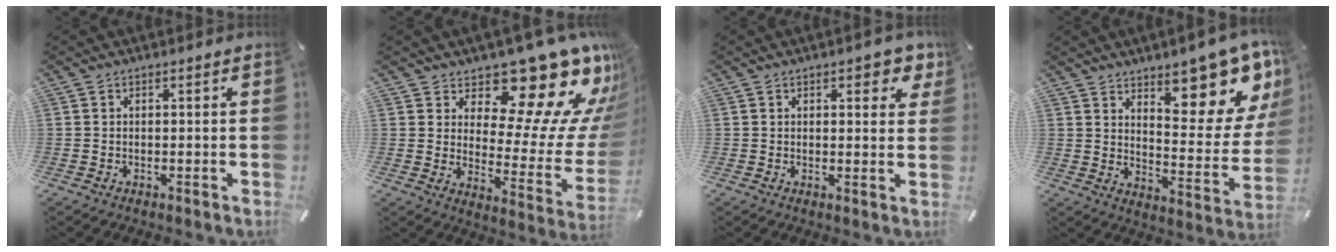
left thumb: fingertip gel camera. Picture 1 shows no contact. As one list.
[{"total": 19.0, "force": [13.7, 8.0, 10.4], "torque": [-0.130, -0.121, 0.224]}, {"total": 5.0, "force": [2.9, 2.7, 3.1], "torque": [-0.029, -0.012, 0.044]}, {"total": 15.8, "force": [11.8, 5.8, 8.7], "torque": [-0.095, -0.111, 0.196]}]